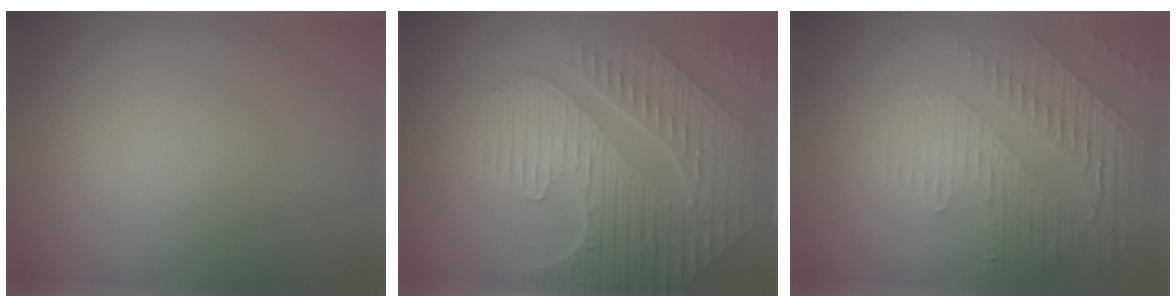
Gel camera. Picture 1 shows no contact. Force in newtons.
{"total": 9.2, "press": 6.2, "slide": 6.7}
{"total": 5.5, "press": 3.3, "slide": 4.4}